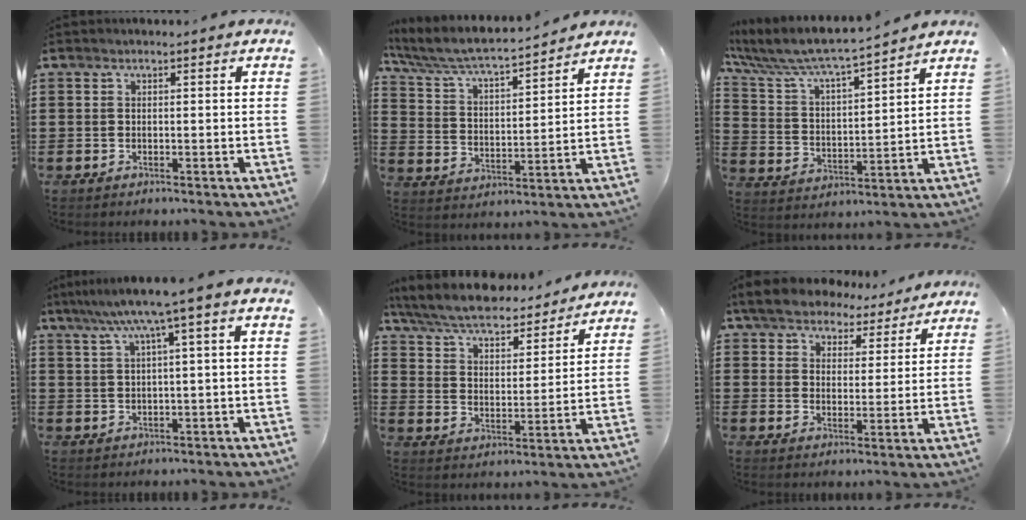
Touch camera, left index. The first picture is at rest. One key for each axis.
{"total": 5.9, "fx": 5.4, "fy": 0.3, "fz": 2.5, "tx": -0.072, "ty": -0.037, "tz": 0.086}
{"total": 6.6, "fx": 6.3, "fy": 0.3, "fz": 2.2, "tx": -0.074, "ty": -0.044, "tz": 0.102}
{"total": 5.4, "fx": 2.0, "fy": -0.5, "fz": 5.0, "tx": -0.101, "ty": -0.006, "tz": 0.026}
{"total": 7.0, "fx": 6.6, "fy": 0.8, "fz": 2.3, "tx": -0.075, "ty": -0.039, "tz": 0.112}
{"total": 6.3, "fx": 6.0, "fy": 1.8, "fz": 0.9, "tx": -0.050, "ty": -0.026, "tz": 0.108}